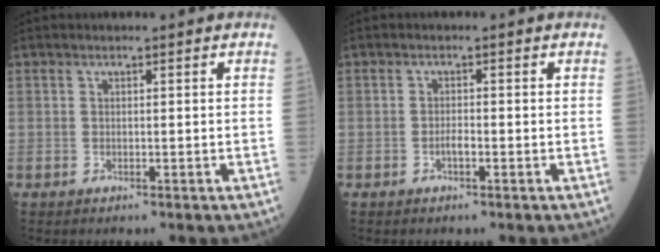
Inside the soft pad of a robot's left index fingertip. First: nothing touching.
{"total": 1.3, "force": [-0.7, 0.3, 1.1], "torque": [-0.022, 0.002, -0.012]}